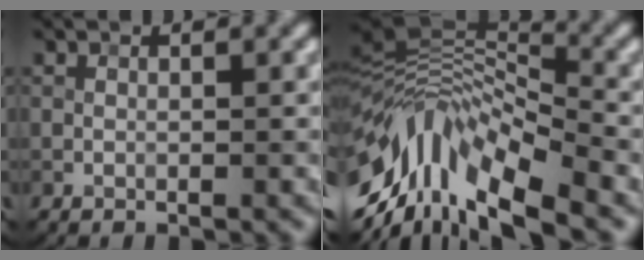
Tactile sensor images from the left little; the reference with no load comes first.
{"total": 13.4, "force": [-5.8, 5.7, 10.7], "torque": [-0.217, 0.009, -0.107]}